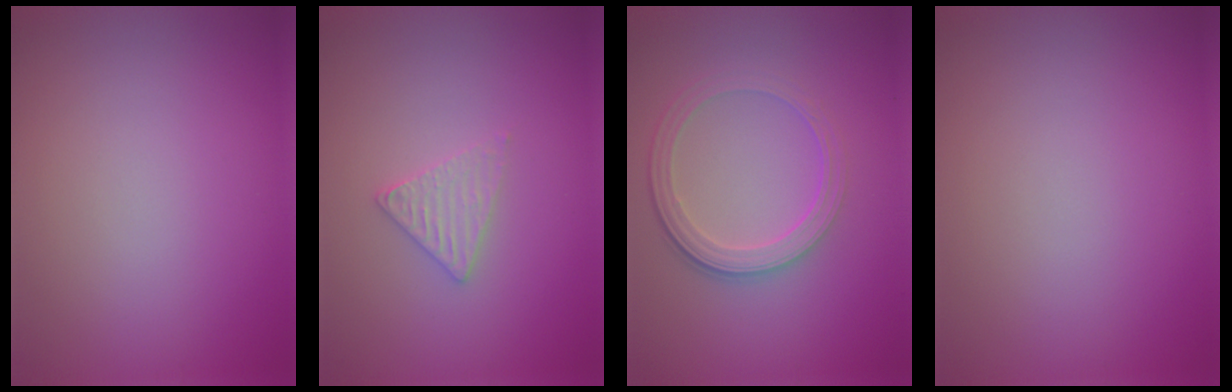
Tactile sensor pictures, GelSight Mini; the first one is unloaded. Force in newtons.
{"total": 1.8, "press": 1.8, "slide": 0.3}
{"total": 4.0, "press": 2.9, "slide": 2.7}
{"total": 0.0}